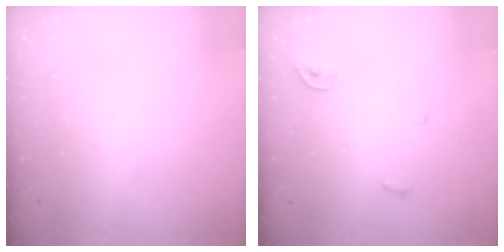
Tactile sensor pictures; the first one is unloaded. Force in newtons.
{"total": 4.3, "press": 4.3, "slide": 0.4}